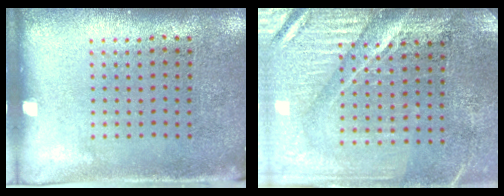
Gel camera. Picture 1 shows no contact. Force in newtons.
{"total": 4.0, "press": 3.8, "slide": 1.5}